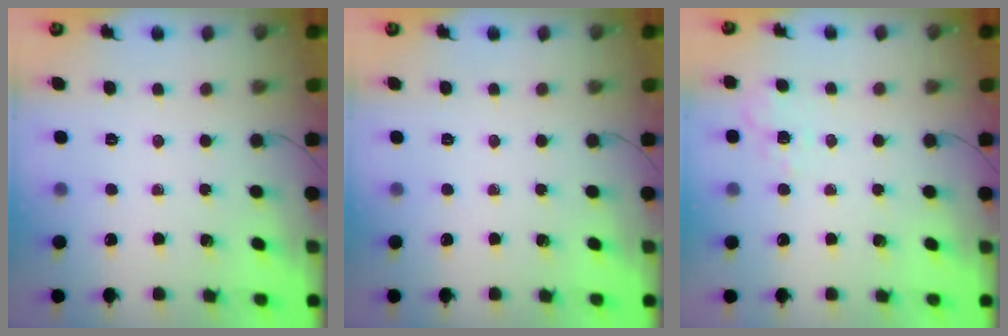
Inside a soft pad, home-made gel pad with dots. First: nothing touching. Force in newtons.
{"total": 0.0}
{"total": 8.1, "press": 7.8, "slide": 2.1}